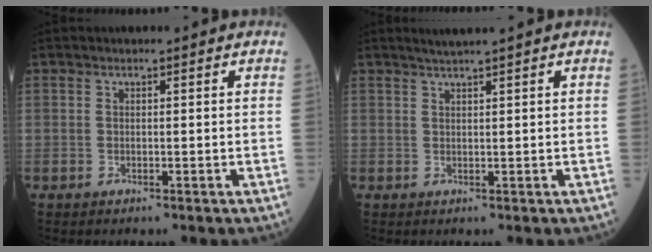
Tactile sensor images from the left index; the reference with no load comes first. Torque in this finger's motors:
{"motor_torque": [-0.15, 0.04, -0.01, 0.03]}